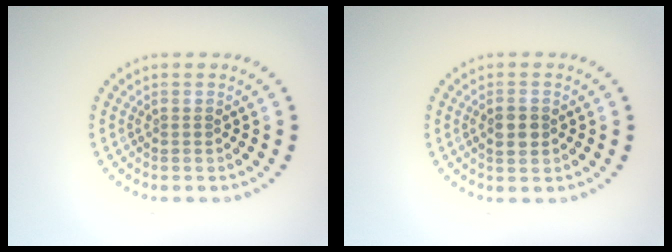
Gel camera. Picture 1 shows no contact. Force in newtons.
{"total": 2.1, "press": 2.1, "slide": 0.0}